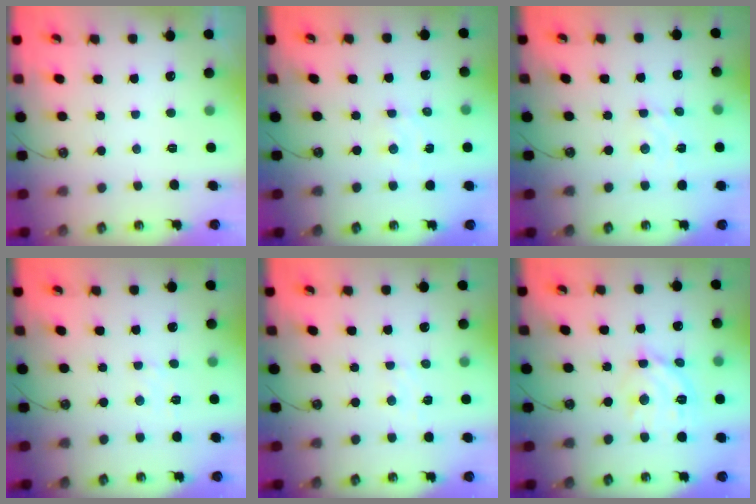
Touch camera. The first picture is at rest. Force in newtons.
{"total": 2.6, "press": 2.6, "slide": 0.4}
{"total": 2.8, "press": 2.8, "slide": 0.1}
{"total": 2.8, "press": 2.8, "slide": 0.4}
{"total": 4.8, "press": 4.7, "slide": 0.4}
{"total": 12.7, "press": 12.6, "slide": 1.0}